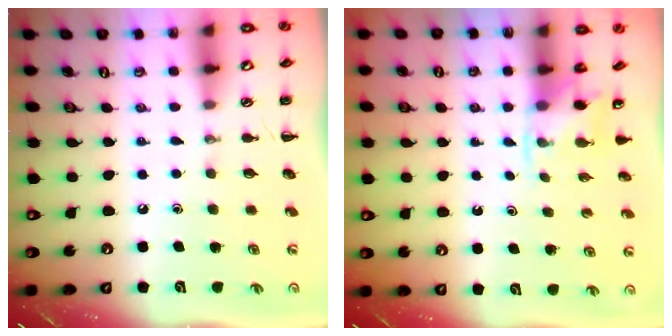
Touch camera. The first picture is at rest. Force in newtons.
{"total": 2.6, "press": 2.5, "slide": 0.9}